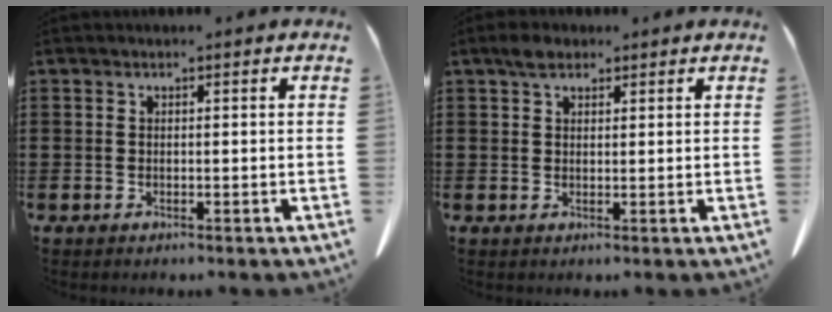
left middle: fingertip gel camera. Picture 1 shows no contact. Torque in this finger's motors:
{"motor_torque": [0.02, 0.00, 0.00, 0.03]}